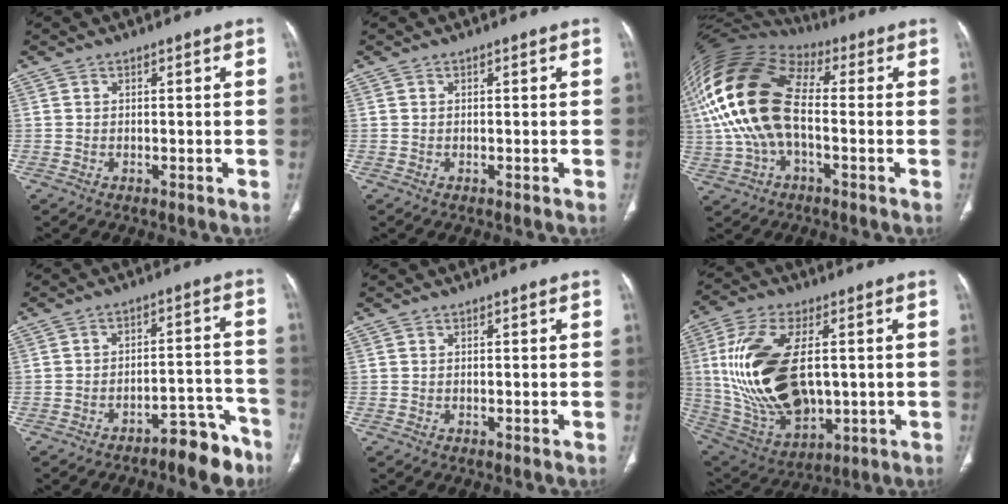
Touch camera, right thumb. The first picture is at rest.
{"total": 0.0}
{"total": 20.1, "force": [0.5, 10.9, 16.9], "torque": [-0.360, 0.030, 0.004]}
{"total": 8.8, "force": [-7.0, 3.1, 4.3], "torque": [-0.032, 0.080, -0.101]}
{"total": 0.0}
{"total": 23.3, "force": [1.7, 12.8, 19.4], "torque": [-0.385, -0.015, 0.049]}